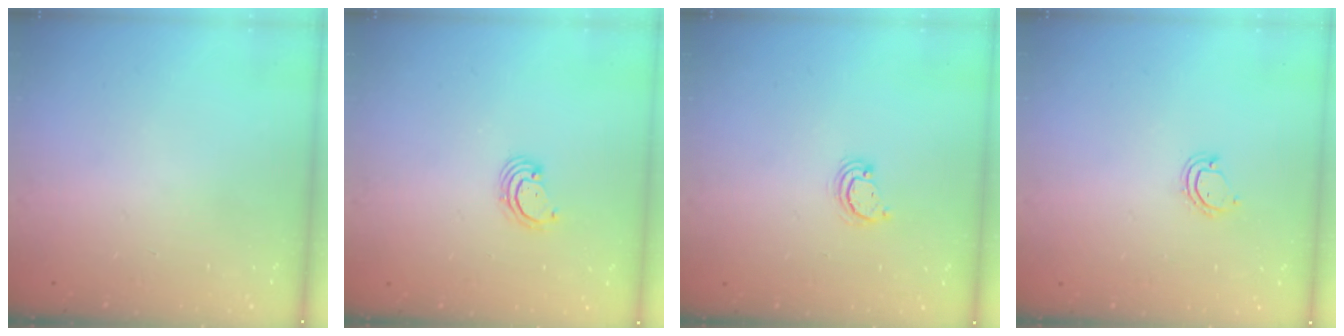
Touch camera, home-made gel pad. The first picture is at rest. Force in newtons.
{"total": 2.8, "press": 2.8, "slide": 0.3}
{"total": 3.0, "press": 3.0, "slide": 0.2}
{"total": 4.7, "press": 4.6, "slide": 0.4}